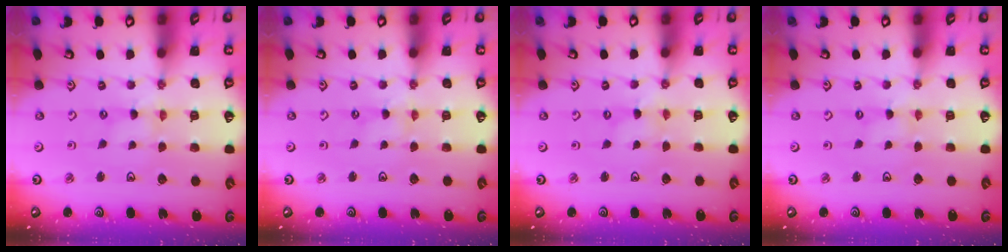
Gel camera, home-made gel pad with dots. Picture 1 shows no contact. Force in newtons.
{"total": 0.8, "press": 0.8, "slide": 0.2}
{"total": 0.0}
{"total": 0.0}